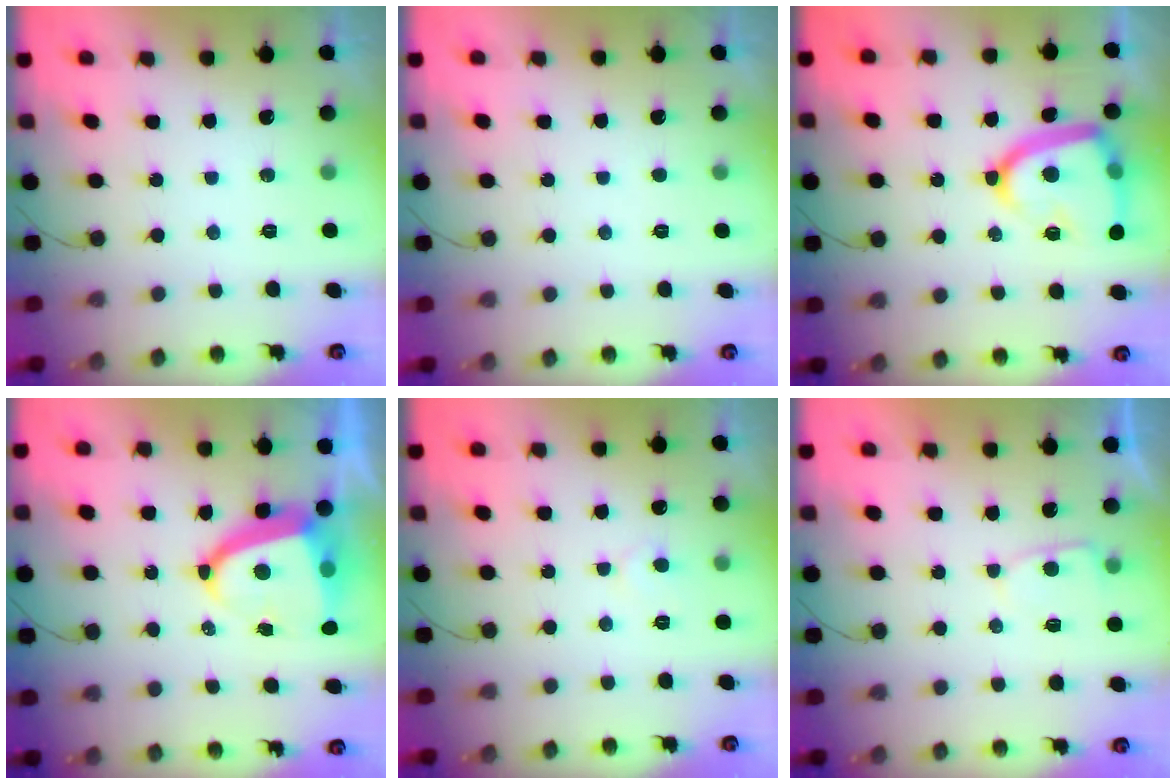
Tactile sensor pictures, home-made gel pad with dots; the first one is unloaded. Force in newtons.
{"total": 1.6, "press": 1.6, "slide": 0.2}
{"total": 17.7, "press": 17.6, "slide": 1.7}
{"total": 11.2, "press": 11.2, "slide": 1.3}
{"total": 3.1, "press": 3.1, "slide": 0.2}
{"total": 3.5, "press": 3.5, "slide": 0.5}